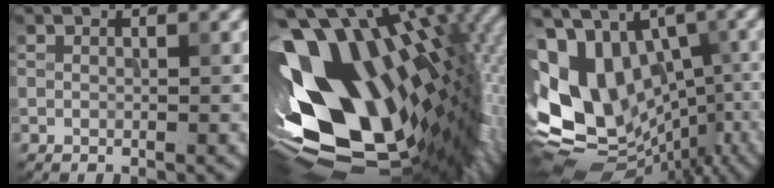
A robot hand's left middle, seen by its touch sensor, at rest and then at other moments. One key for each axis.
{"total": 19.1, "fx": 0.8, "fy": 11.0, "fz": 15.5, "tx": -0.289, "ty": -0.031, "tz": 0.023}
{"total": 15.4, "fx": -1.4, "fy": 11.2, "fz": 10.6, "tx": -0.179, "ty": 0.011, "tz": 0.003}